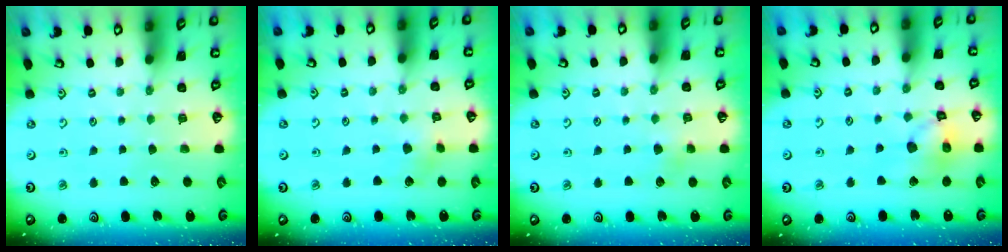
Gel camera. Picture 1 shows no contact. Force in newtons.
{"total": 5.1, "press": 5.0, "slide": 0.3}
{"total": 3.6, "press": 3.6, "slide": 0.3}
{"total": 13.5, "press": 13.3, "slide": 1.9}